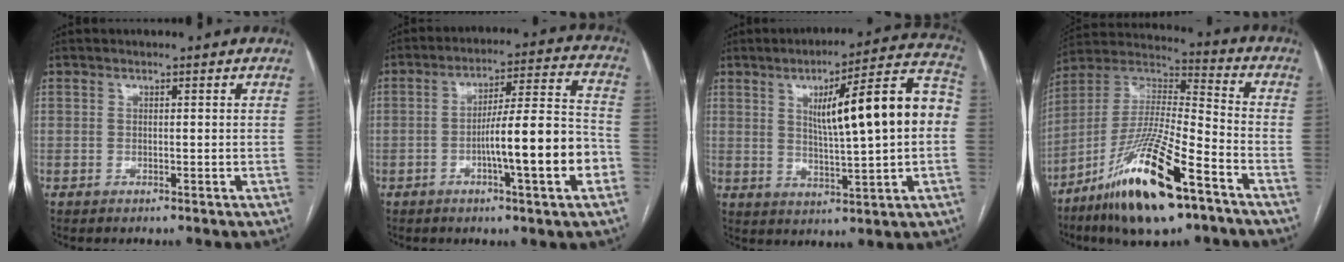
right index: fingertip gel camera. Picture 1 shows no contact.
{"total": 13.5, "force": [-4.1, 0.6, 12.8], "torque": [-0.198, 0.013, -0.061]}
{"total": 16.5, "force": [2.1, 1.6, 16.3], "torque": [-0.235, 0.032, 0.033]}
{"total": 19.9, "force": [-11.4, 3.3, 16.0], "torque": [-0.334, -0.023, -0.202]}